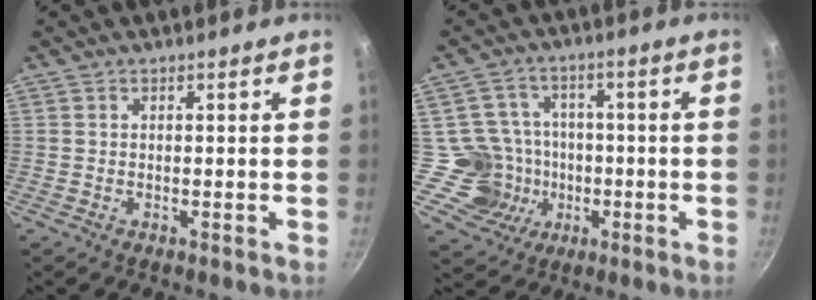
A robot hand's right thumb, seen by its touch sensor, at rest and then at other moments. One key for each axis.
{"total": 9.7, "fx": -2.0, "fy": 9.4, "fz": 1.6, "tx": 0.010, "ty": 0.030, "tz": -0.034}